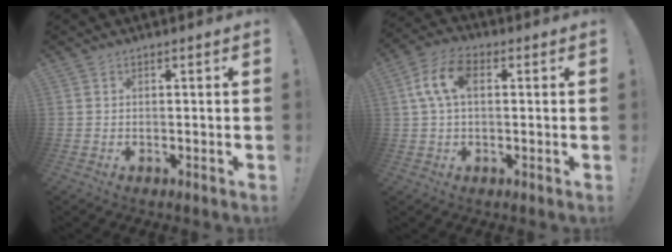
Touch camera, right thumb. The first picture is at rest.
{"total": 9.8, "force": [2.1, 5.8, 7.7], "torque": [-0.158, 0.011, 0.040]}